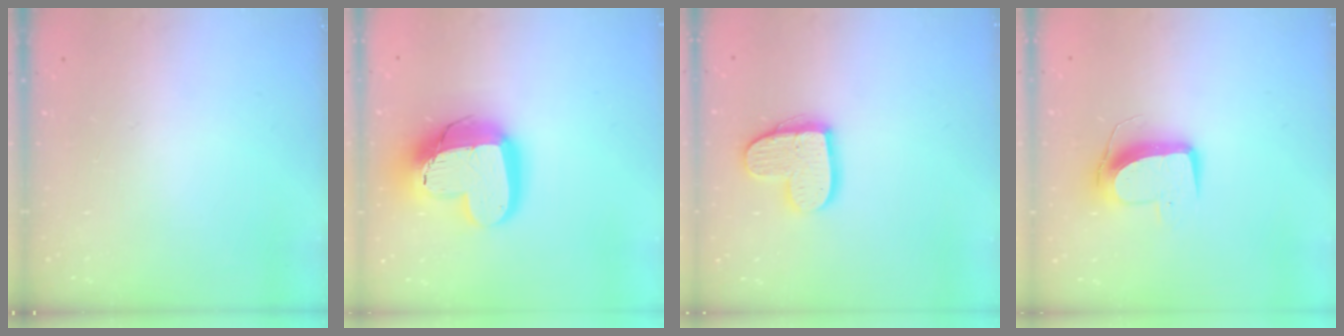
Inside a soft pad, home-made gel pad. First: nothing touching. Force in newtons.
{"total": 19.5, "press": 19.5, "slide": 1.6}
{"total": 14.5, "press": 14.5, "slide": 1.0}
{"total": 10.1, "press": 10.1, "slide": 0.6}